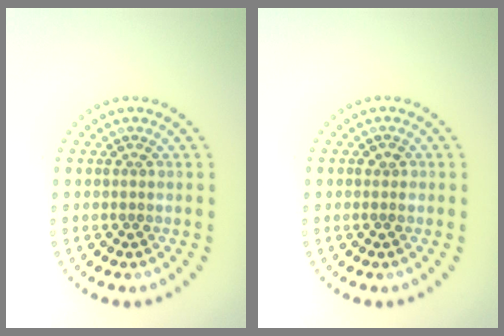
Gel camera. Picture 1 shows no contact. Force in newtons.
{"total": 0.8, "press": 0.7, "slide": 0.2}